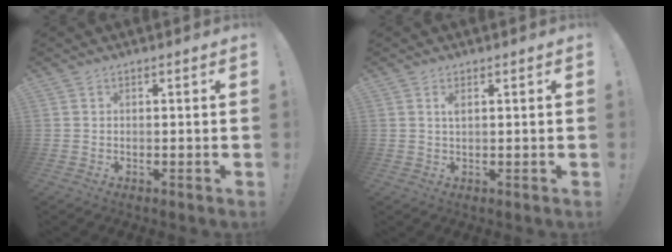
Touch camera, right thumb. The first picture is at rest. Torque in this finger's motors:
{"motor_torque": [-0.12, -0.02, 0.21, -0.22, 0.14]}